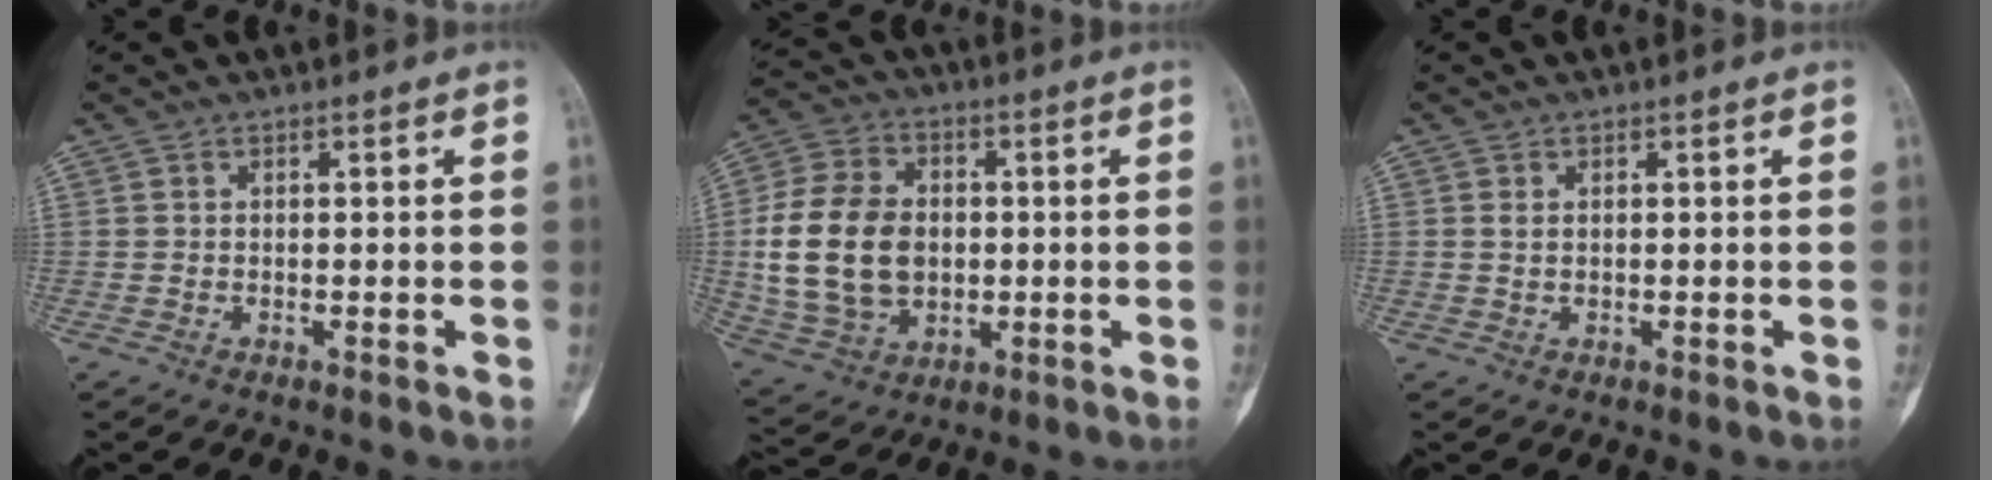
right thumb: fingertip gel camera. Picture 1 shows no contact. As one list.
[{"total": 17.6, "force": [0.1, 12.8, 12.1], "torque": [-0.216, 0.007, 0.010]}, {"total": 0.9, "force": [0.3, 0.4, 0.7], "torque": [-0.017, 0.003, 0.010]}]